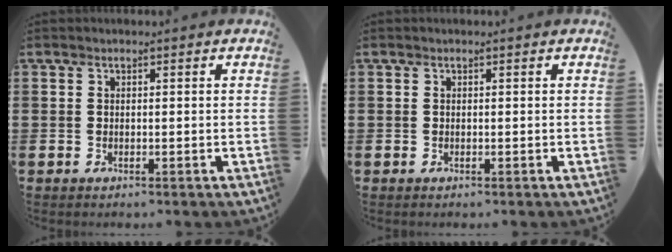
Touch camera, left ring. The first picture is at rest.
{"total": 0.0}